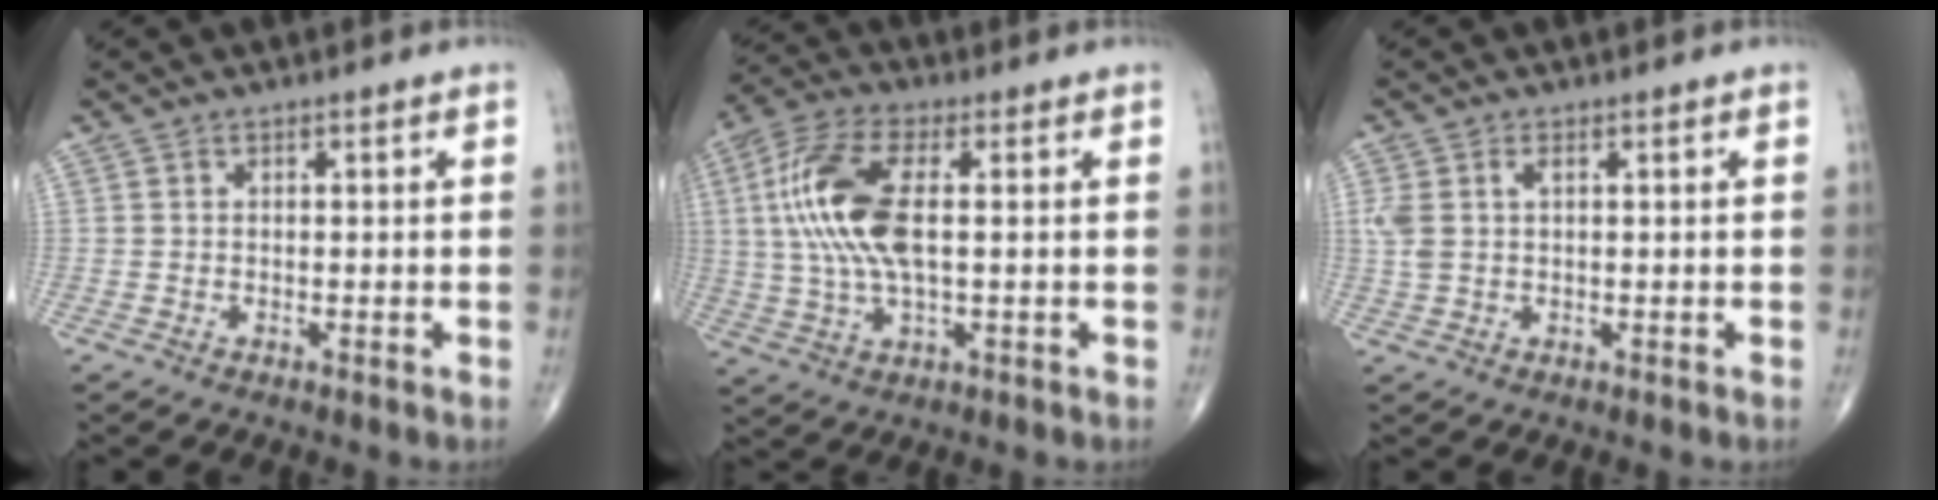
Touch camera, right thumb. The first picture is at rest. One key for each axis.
{"total": 14.6, "fx": 1.8, "fy": 6.0, "fz": 13.2, "tx": -0.298, "ty": 0.012, "tz": 0.032}
{"total": 4.0, "fx": 1.0, "fy": 2.1, "fz": 3.2, "tx": -0.092, "ty": 0.014, "tz": 0.024}